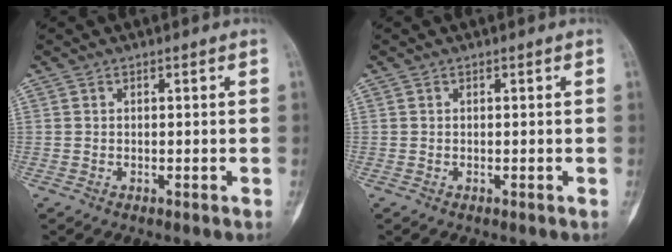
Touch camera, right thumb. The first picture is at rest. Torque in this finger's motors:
{"motor_torque": [0.02, 0.31, -0.23, -0.03, -0.03]}